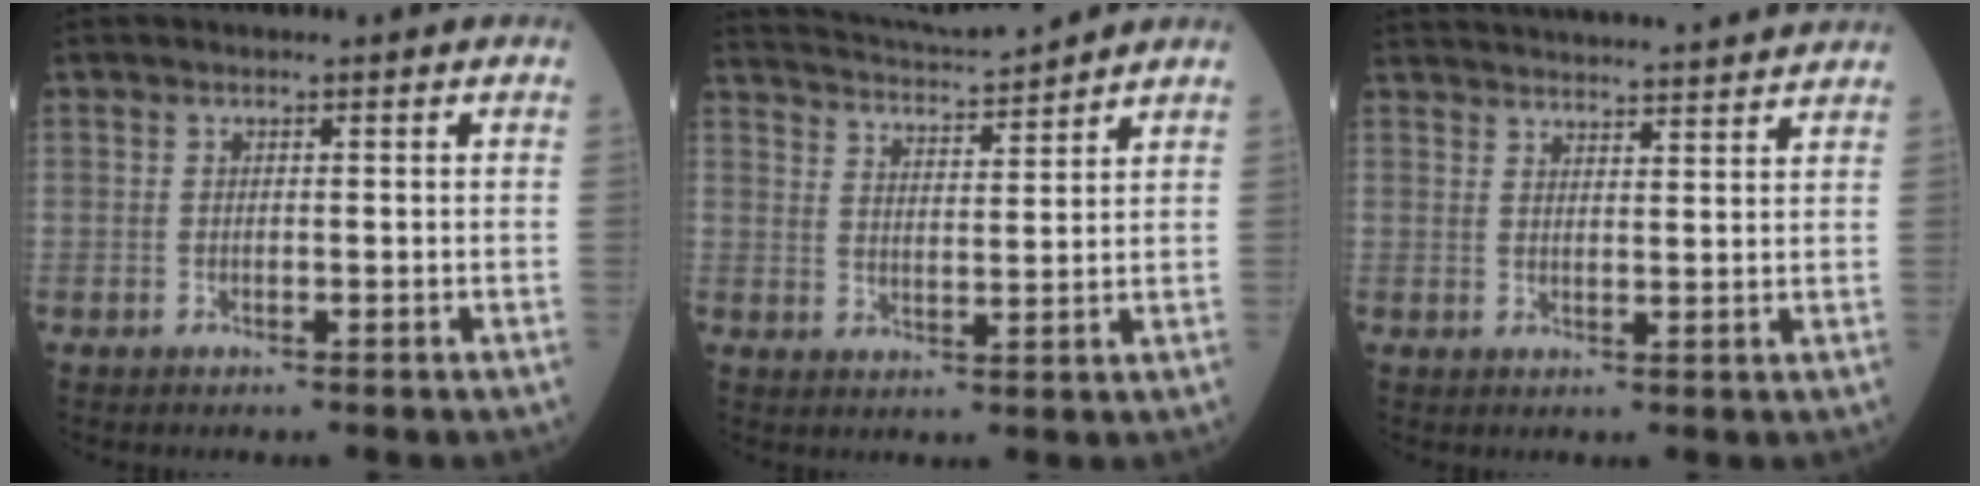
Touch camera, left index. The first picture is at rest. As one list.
[{"total": 11.7, "force": [11.3, -0.5, 3.0], "torque": [-0.063, 0.018, 0.179]}, {"total": 19.8, "force": [19.0, 0.6, 5.3], "torque": [-0.087, 0.008, 0.258]}]